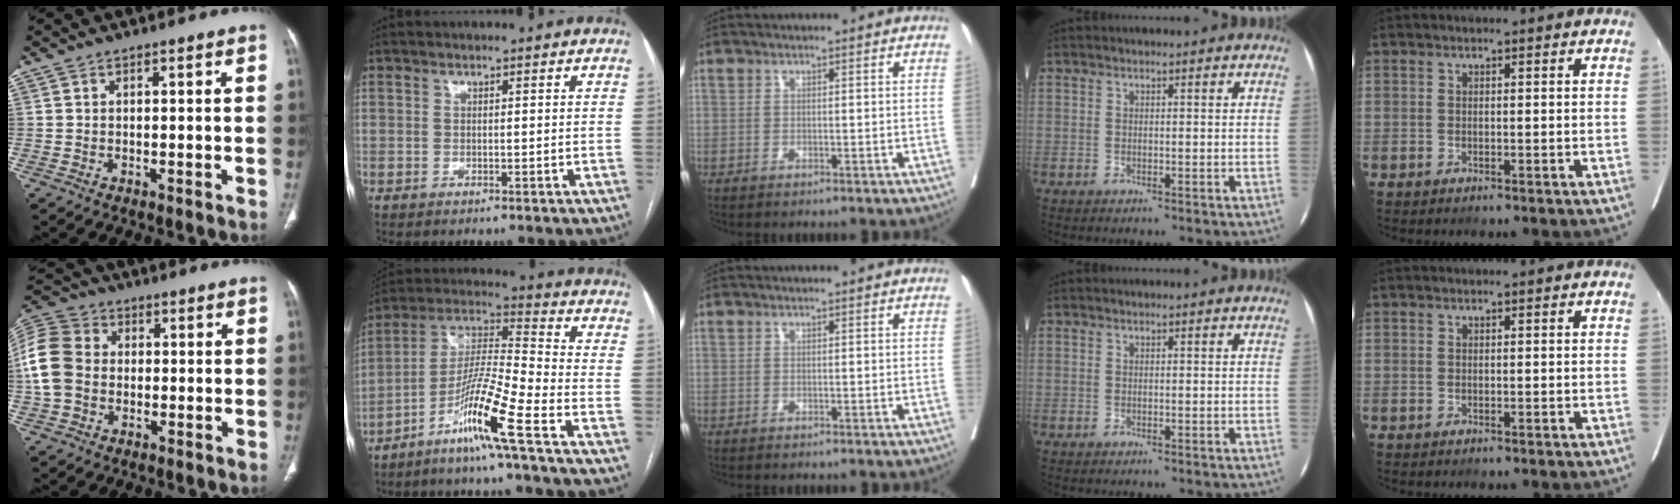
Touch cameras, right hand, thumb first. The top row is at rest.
{"thumb": {"total": 12.0, "force": [-0.2, 9.7, 7.0], "torque": [-0.136, 0.031, -0.014]}, "index": {"total": 12.3, "force": [-7.2, -1.8, 9.8], "torque": [-0.195, -0.016, -0.141]}}